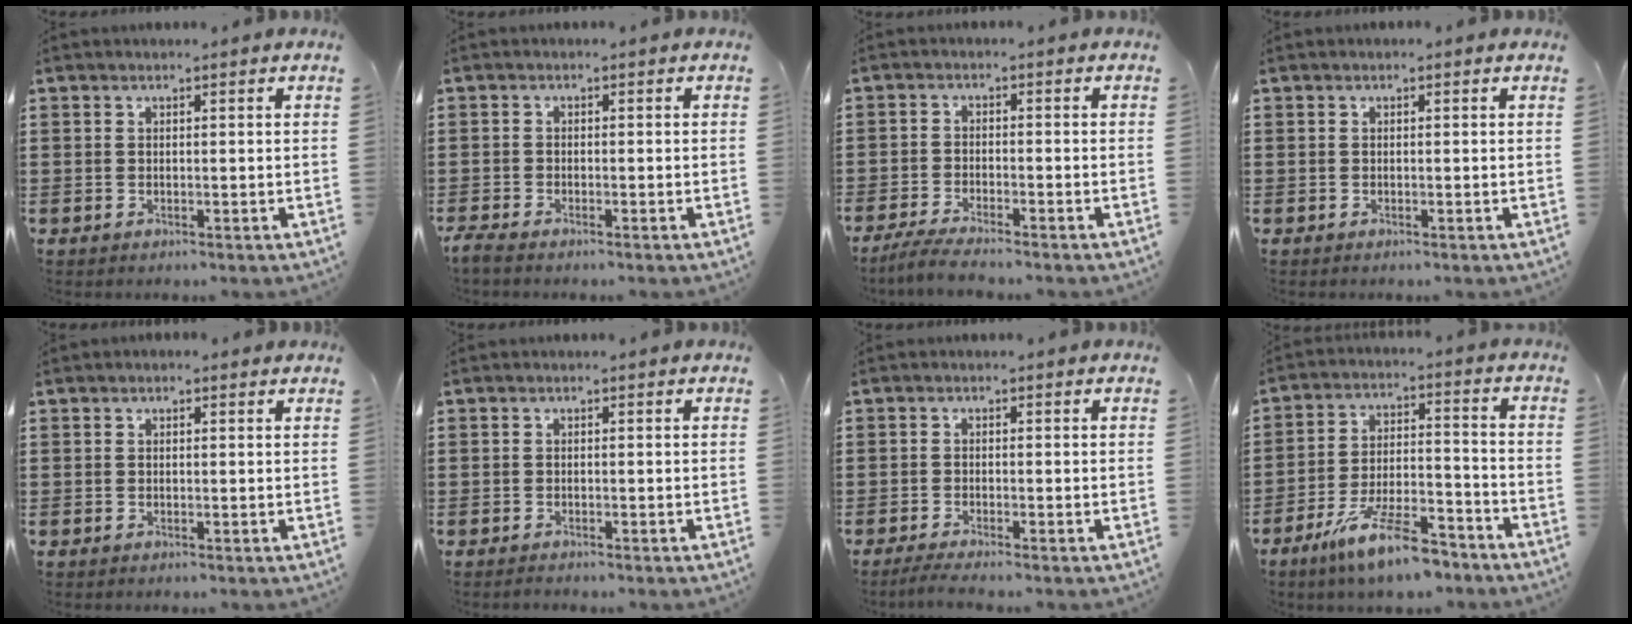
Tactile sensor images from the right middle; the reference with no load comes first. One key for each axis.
{"total": 1.5, "fx": -1.4, "fy": 0.2, "fz": 0.7, "tx": -0.020, "ty": 0.000, "tz": -0.029}
{"total": 3.5, "fx": -3.2, "fy": 0.1, "fz": 1.4, "tx": -0.039, "ty": -0.009, "tz": -0.066}
{"total": 0.0}
{"total": 0.0}
{"total": 0.5, "fx": -0.5, "fy": 0.1, "fz": 0.1, "tx": -0.003, "ty": -0.002, "tz": -0.010}
{"total": 1.6, "fx": -1.3, "fy": -0.1, "fz": 0.8, "tx": -0.013, "ty": 0.001, "tz": -0.025}
{"total": 11.2, "fx": -8.6, "fy": 2.1, "fz": 6.9, "tx": -0.130, "ty": 0.022, "tz": -0.164}